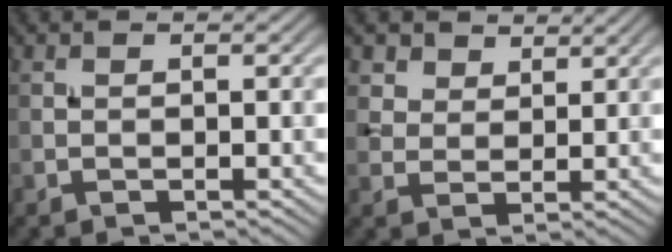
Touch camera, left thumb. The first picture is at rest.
{"total": 4.7, "force": [3.3, 2.9, 1.6], "torque": [-0.047, -0.014, 0.078]}